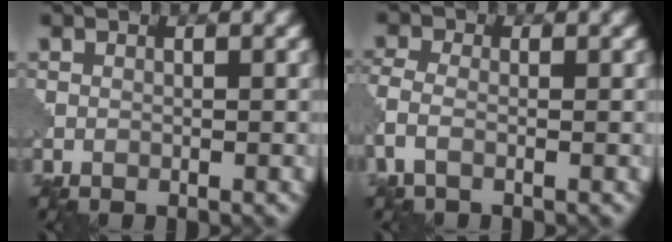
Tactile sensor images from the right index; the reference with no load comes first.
{"total": 2.6, "force": [-1.3, 1.2, 2.0], "torque": [-0.053, -0.004, -0.039]}